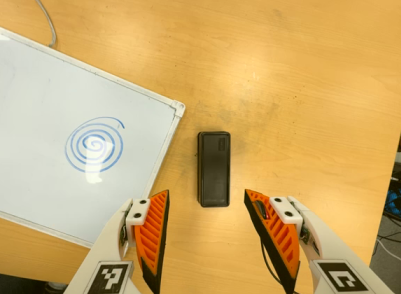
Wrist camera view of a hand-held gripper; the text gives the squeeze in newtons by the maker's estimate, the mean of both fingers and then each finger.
{"total": 0.0}